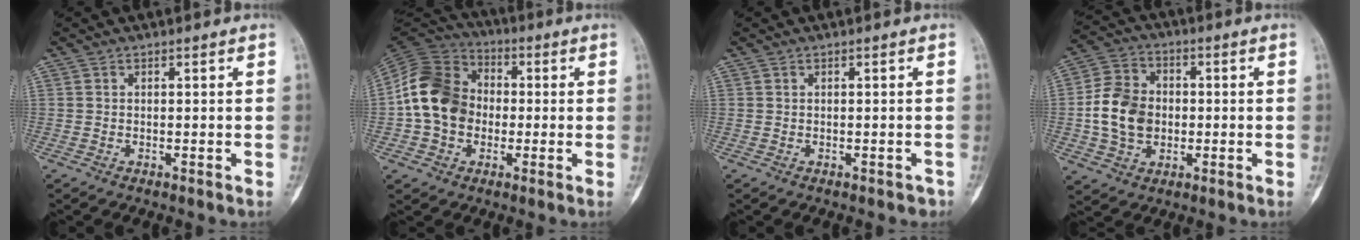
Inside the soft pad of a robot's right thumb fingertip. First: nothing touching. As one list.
[{"total": 14.9, "force": [-0.8, 12.0, 8.9], "torque": [-0.145, 0.030, -0.025]}, {"total": 0.8, "force": [-0.5, 0.5, 0.3], "torque": [-0.001, 0.009, -0.004]}, {"total": 11.8, "force": [-0.9, 9.3, 7.3], "torque": [-0.117, 0.017, -0.019]}]